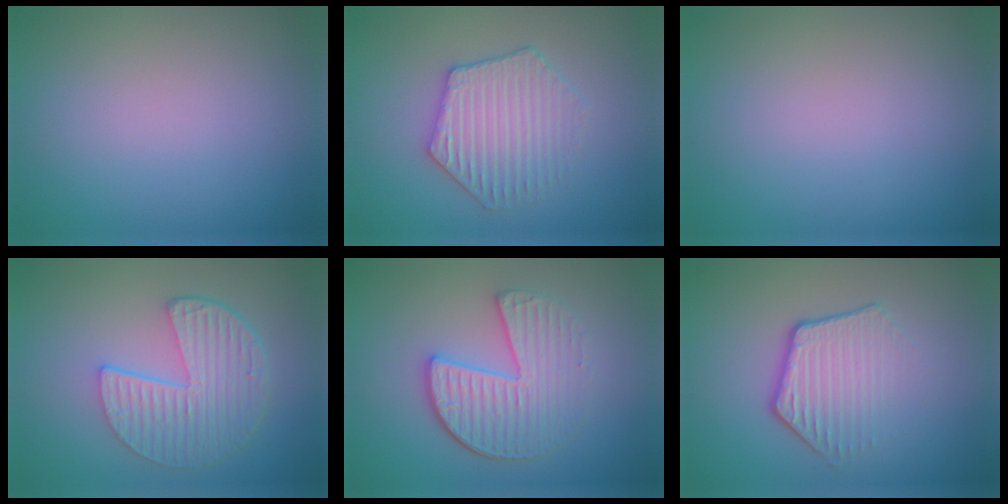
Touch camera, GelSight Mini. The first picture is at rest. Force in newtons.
{"total": 3.8, "press": 3.8, "slide": 0.7}
{"total": 0.0}
{"total": 5.9, "press": 4.3, "slide": 4.0}
{"total": 4.6, "press": 3.8, "slide": 2.5}
{"total": 3.8, "press": 2.9, "slide": 2.5}